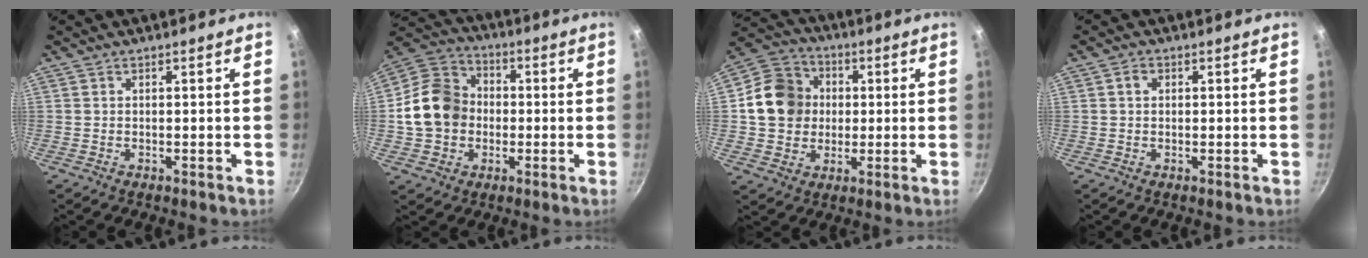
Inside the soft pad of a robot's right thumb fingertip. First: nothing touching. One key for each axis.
{"total": 14.1, "fx": -0.9, "fy": 11.8, "fz": 7.6, "tx": -0.112, "ty": 0.031, "tz": -0.030}
{"total": 12.9, "fx": 0.9, "fy": 11.4, "fz": 6.0, "tx": -0.080, "ty": 0.022, "tz": 0.007}
{"total": 1.7, "fx": 0.5, "fy": 1.4, "fz": 1.0, "tx": -0.013, "ty": 0.005, "tz": 0.005}